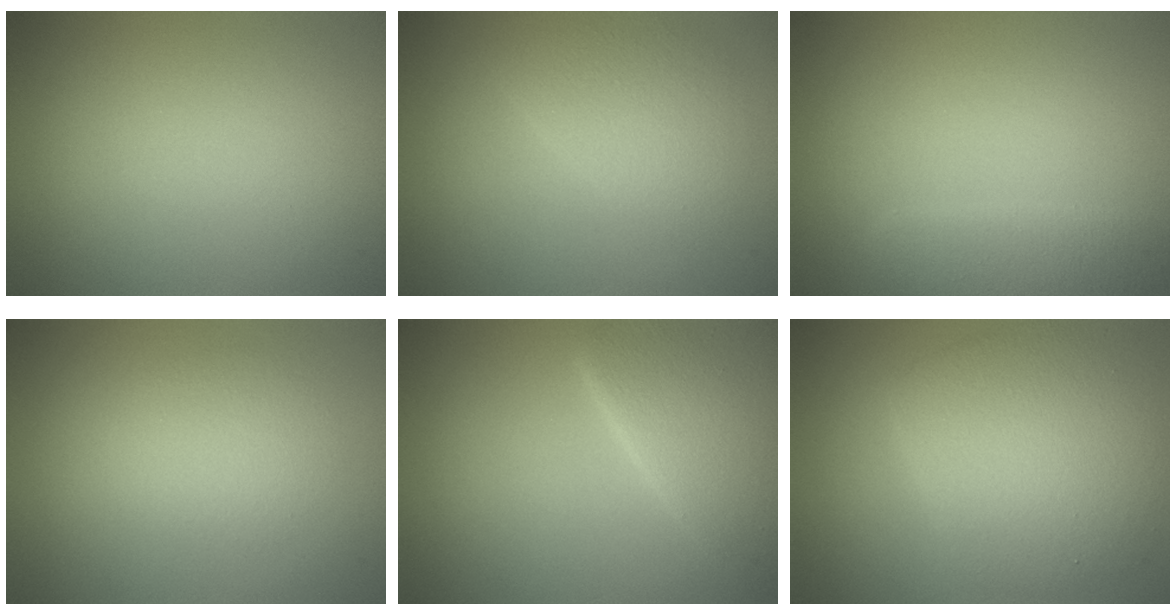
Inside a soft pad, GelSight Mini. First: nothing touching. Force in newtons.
{"total": 3.0, "press": 3.0, "slide": 0.0}
{"total": 2.8, "press": 2.8, "slide": 0.1}
{"total": 2.3, "press": 2.3, "slide": 0.1}
{"total": 6.0, "press": 6.0, "slide": 0.3}
{"total": 7.1, "press": 7.1, "slide": 0.2}